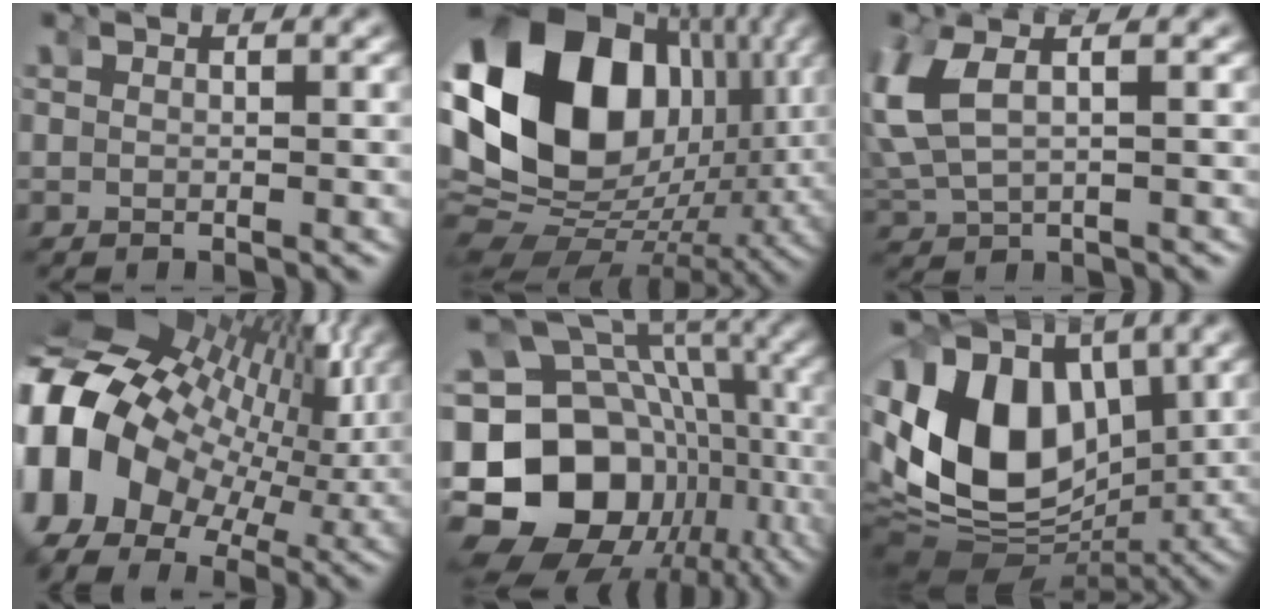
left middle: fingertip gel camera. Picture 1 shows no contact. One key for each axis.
{"total": 26.0, "fx": 1.4, "fy": 18.4, "fz": 18.3, "tx": -0.322, "ty": -0.012, "tz": 0.024}
{"total": 5.9, "fx": 1.0, "fy": 4.1, "fz": 4.1, "tx": -0.123, "ty": -0.005, "tz": 0.023}
{"total": 24.8, "fx": 3.0, "fy": 18.8, "fz": 15.9, "tx": -0.296, "ty": -0.004, "tz": 0.018}
{"total": 25.1, "fx": -4.0, "fy": 20.9, "fz": 13.3, "tx": -0.275, "ty": -0.085, "tz": -0.056}
{"total": 16.7, "fx": 0.1, "fy": 12.7, "fz": 11.0, "tx": -0.220, "ty": -0.054, "tz": 0.019}